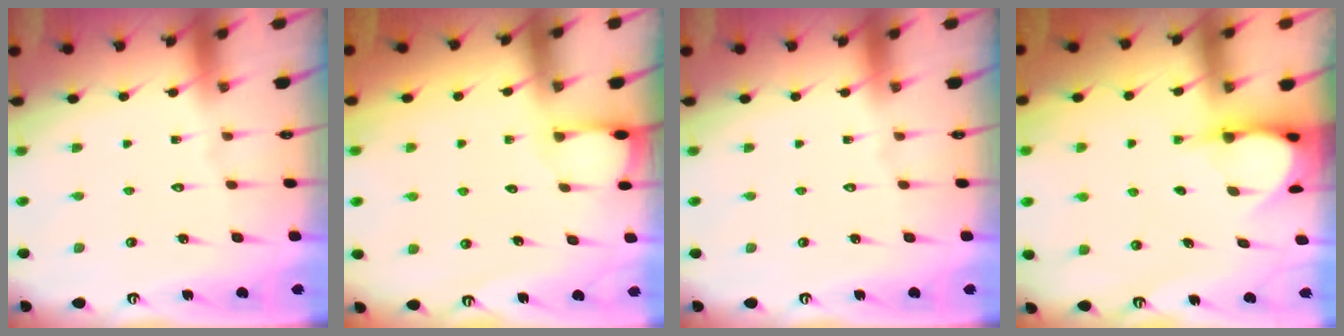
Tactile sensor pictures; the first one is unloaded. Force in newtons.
{"total": 2.0, "press": 2.0, "slide": 0.2}
{"total": 0.0}
{"total": 4.0, "press": 4.0, "slide": 0.3}